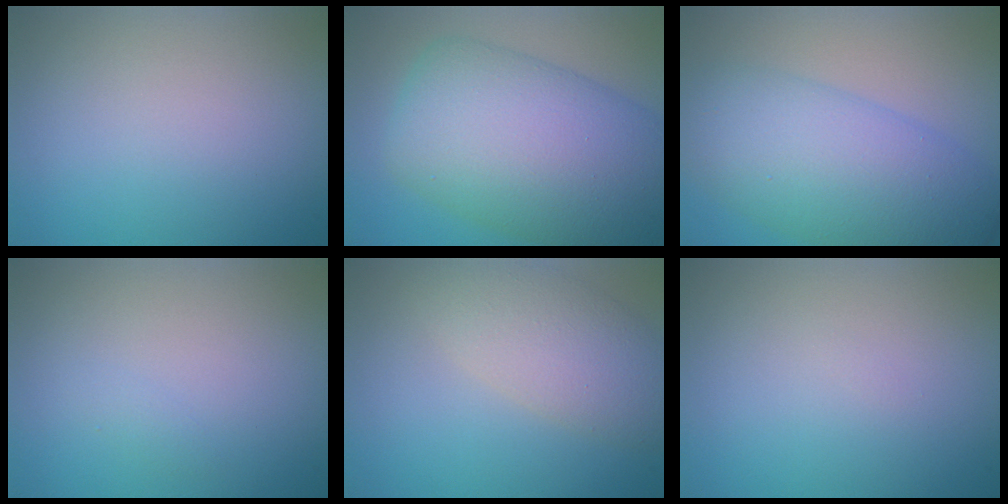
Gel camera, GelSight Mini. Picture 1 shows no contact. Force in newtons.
{"total": 14.0, "press": 14.0, "slide": 0.2}
{"total": 9.0, "press": 9.0, "slide": 0.2}
{"total": 0.5, "press": 0.5, "slide": 0.0}
{"total": 5.0, "press": 5.0, "slide": 0.4}
{"total": 0.0}